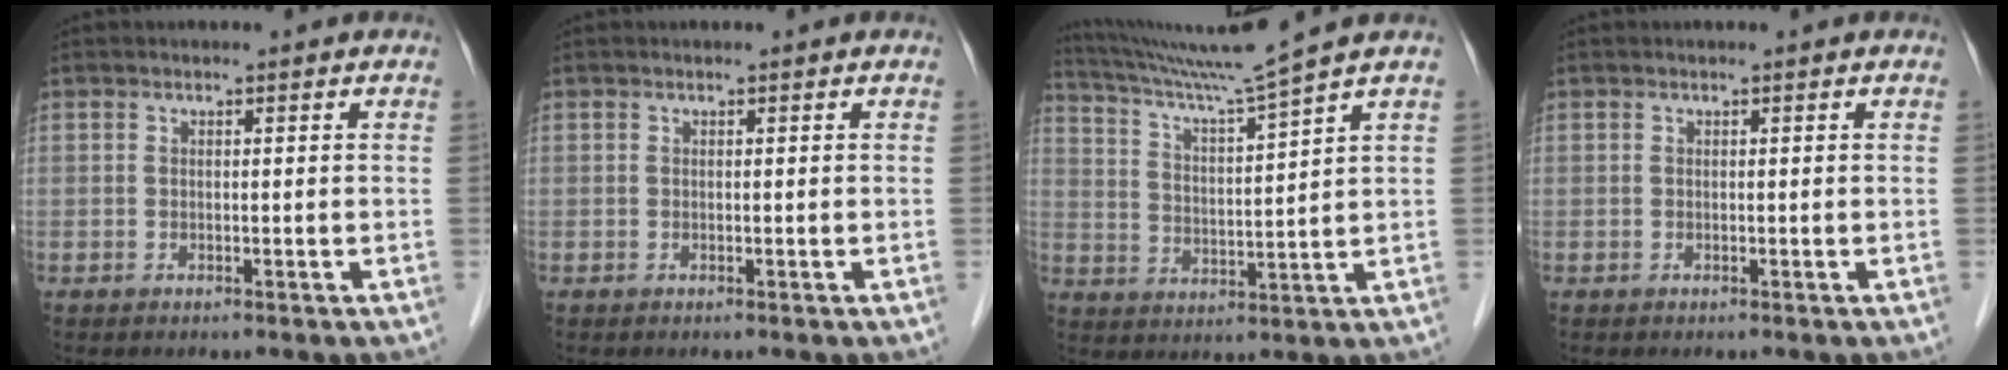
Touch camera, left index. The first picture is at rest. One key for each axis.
{"total": 0.0}
{"total": 10.3, "fx": 8.9, "fy": -3.4, "fz": 3.9, "tx": -0.076, "ty": -0.023, "tz": 0.165}
{"total": 0.0}